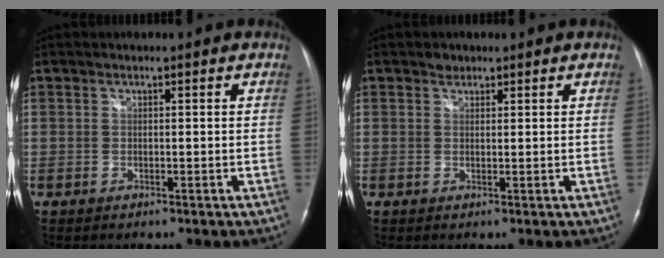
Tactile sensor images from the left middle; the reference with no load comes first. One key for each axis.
{"total": 1.1, "fx": 0.9, "fy": 0.7, "fz": 0.2, "tx": -0.003, "ty": -0.002, "tz": 0.013}